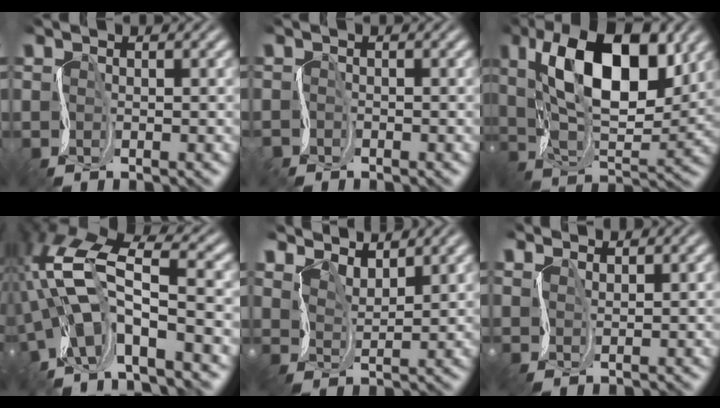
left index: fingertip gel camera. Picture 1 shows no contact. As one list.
[{"total": 1.0, "force": [-0.7, 0.7, 0.0], "torque": [0.009, -0.003, -0.012]}, {"total": 12.5, "force": [5.0, 5.4, 10.0], "torque": [-0.157, 0.010, 0.083]}, {"total": 9.8, "force": [-2.2, 3.8, 8.7], "torque": [-0.176, 0.009, -0.051]}, {"total": 3.6, "force": [3.6, 0.6, 0.5], "torque": [-0.023, 0.001, 0.064]}, {"total": 2.0, "force": [2.0, 0.1, -0.3], "torque": [0.000, 0.004, 0.045]}]